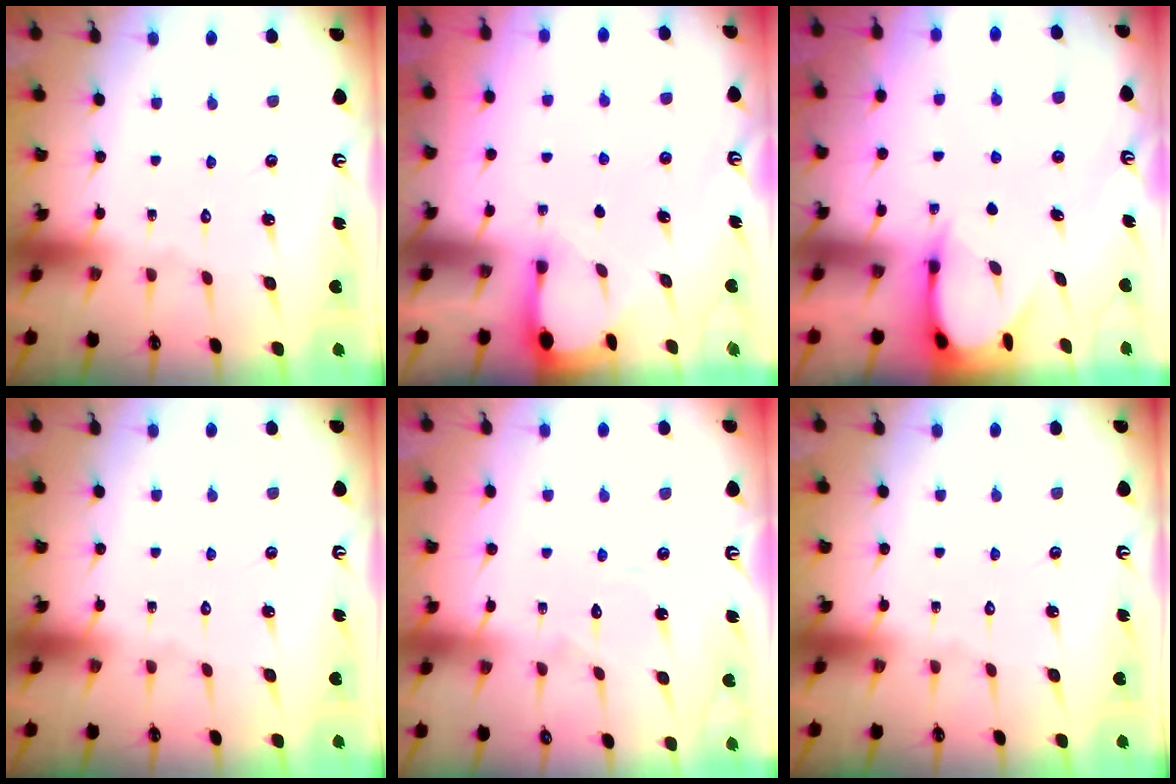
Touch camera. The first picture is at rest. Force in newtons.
{"total": 2.0, "press": 2.0, "slide": 0.4}
{"total": 3.7, "press": 3.6, "slide": 0.4}
{"total": 0.0}
{"total": 4.6, "press": 4.6, "slide": 0.1}
{"total": 0.0}